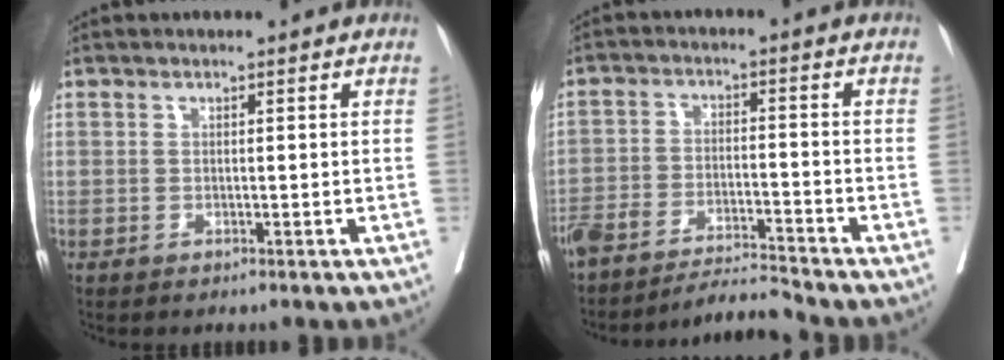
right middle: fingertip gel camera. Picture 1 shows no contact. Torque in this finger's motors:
{"motor_torque": [1.07, -1.07, 0.40, 0.21]}